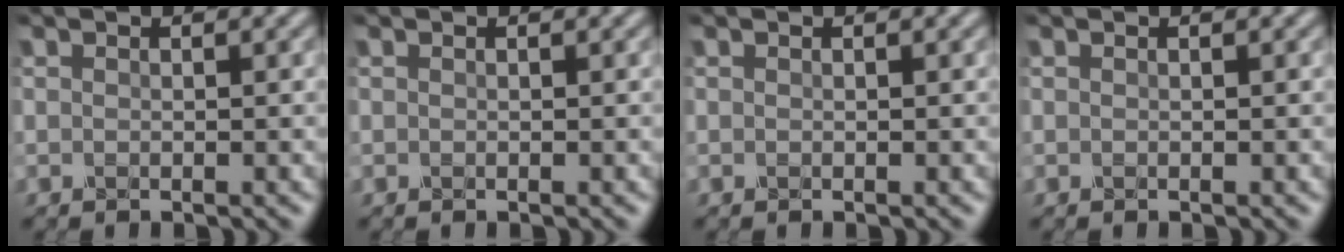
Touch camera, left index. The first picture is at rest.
{"total": 0.0}
{"total": 0.0}
{"total": 0.0}